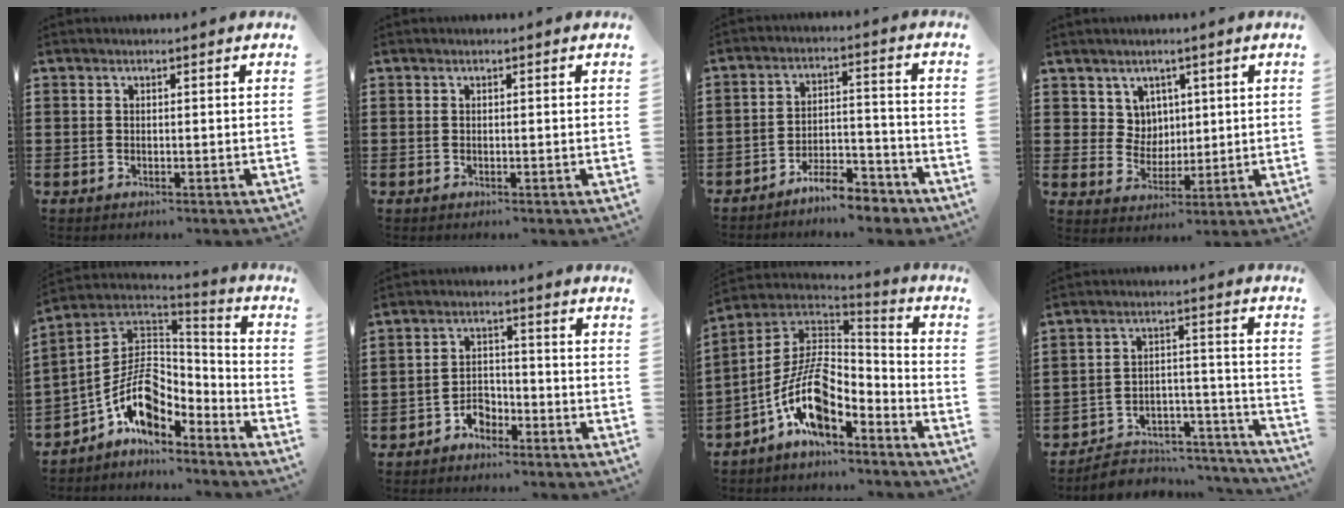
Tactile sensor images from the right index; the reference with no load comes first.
{"total": 0.0}
{"total": 6.7, "force": [-6.2, 1.3, 2.3], "torque": [-0.039, 0.017, -0.118]}
{"total": 4.9, "force": [2.5, 4.2, 0.5], "torque": [-0.034, 0.007, 0.047]}
{"total": 10.1, "force": [-4.4, 6.0, 6.8], "torque": [-0.160, -0.002, -0.090]}
{"total": 3.3, "force": [-2.8, 1.7, 0.7], "torque": [-0.020, 0.009, -0.058]}
{"total": 12.2, "force": [-6.2, 5.1, 9.2], "torque": [-0.213, 0.000, -0.129]}
{"total": 4.9, "force": [-4.5, 1.8, 0.6], "torque": [-0.016, 0.008, -0.089]}